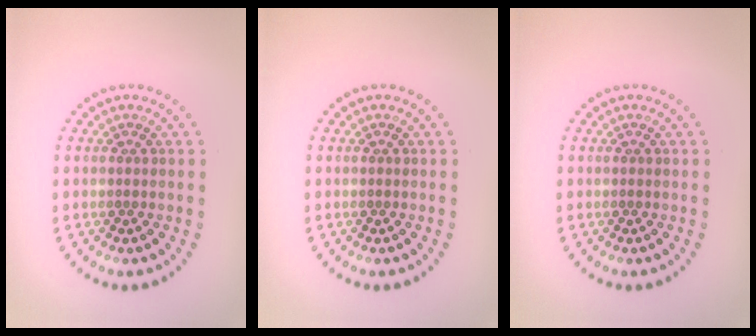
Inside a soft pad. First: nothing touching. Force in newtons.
{"total": 0.0}
{"total": 0.0}